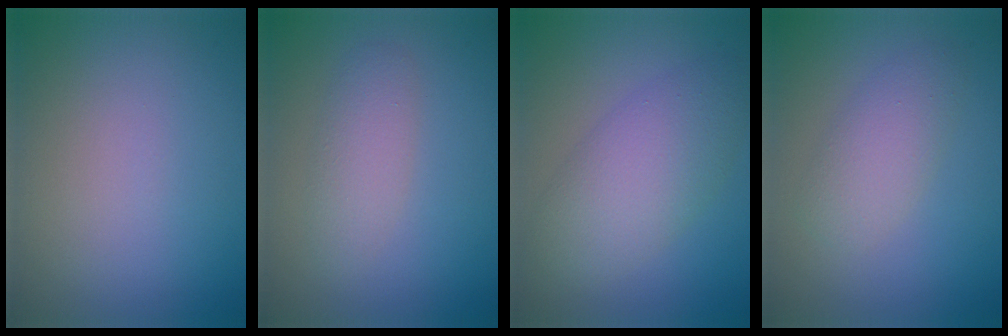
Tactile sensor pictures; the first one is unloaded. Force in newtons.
{"total": 2.3, "press": 2.3, "slide": 0.1}
{"total": 5.7, "press": 5.7, "slide": 0.1}
{"total": 3.1, "press": 3.1, "slide": 0.2}